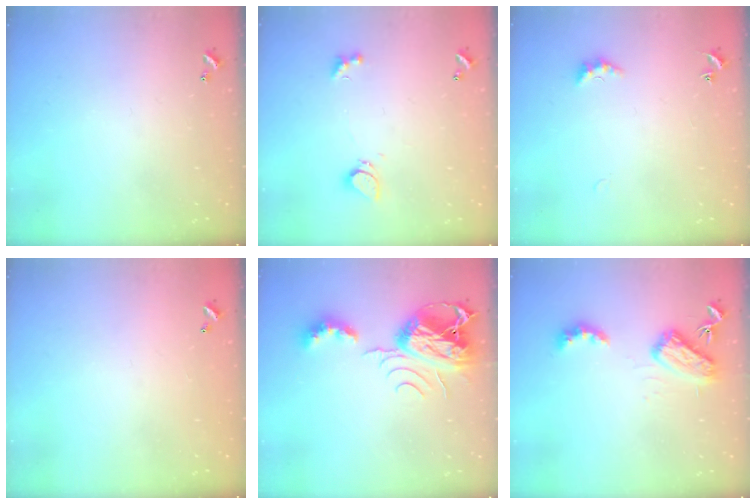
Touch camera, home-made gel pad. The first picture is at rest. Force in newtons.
{"total": 2.1, "press": 2.0, "slide": 0.7}
{"total": 2.0, "press": 1.9, "slide": 0.6}
{"total": 3.0, "press": 3.0, "slide": 0.1}
{"total": 9.7, "press": 9.6, "slide": 1.2}
{"total": 7.1, "press": 7.1, "slide": 0.4}